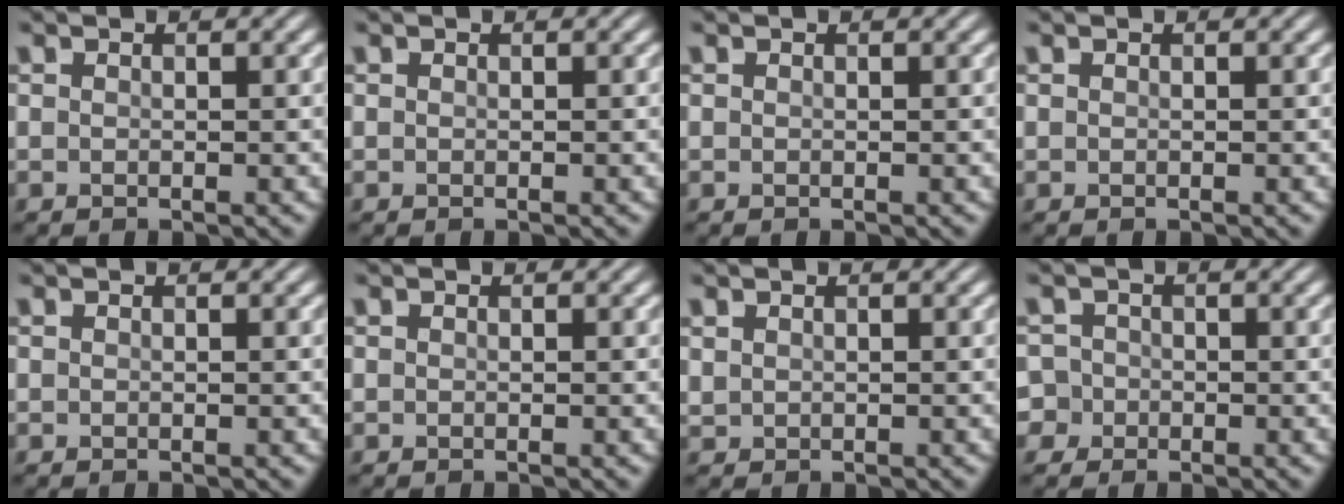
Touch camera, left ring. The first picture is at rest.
{"total": 0.0}
{"total": 0.0}
{"total": 0.0}
{"total": 0.0}
{"total": 0.0}
{"total": 0.6, "force": [0.5, 0.3, 0.1], "torque": [-0.005, 0.000, 0.014]}
{"total": 2.7, "force": [-0.9, 2.5, 0.4], "torque": [0.012, 0.013, -0.032]}